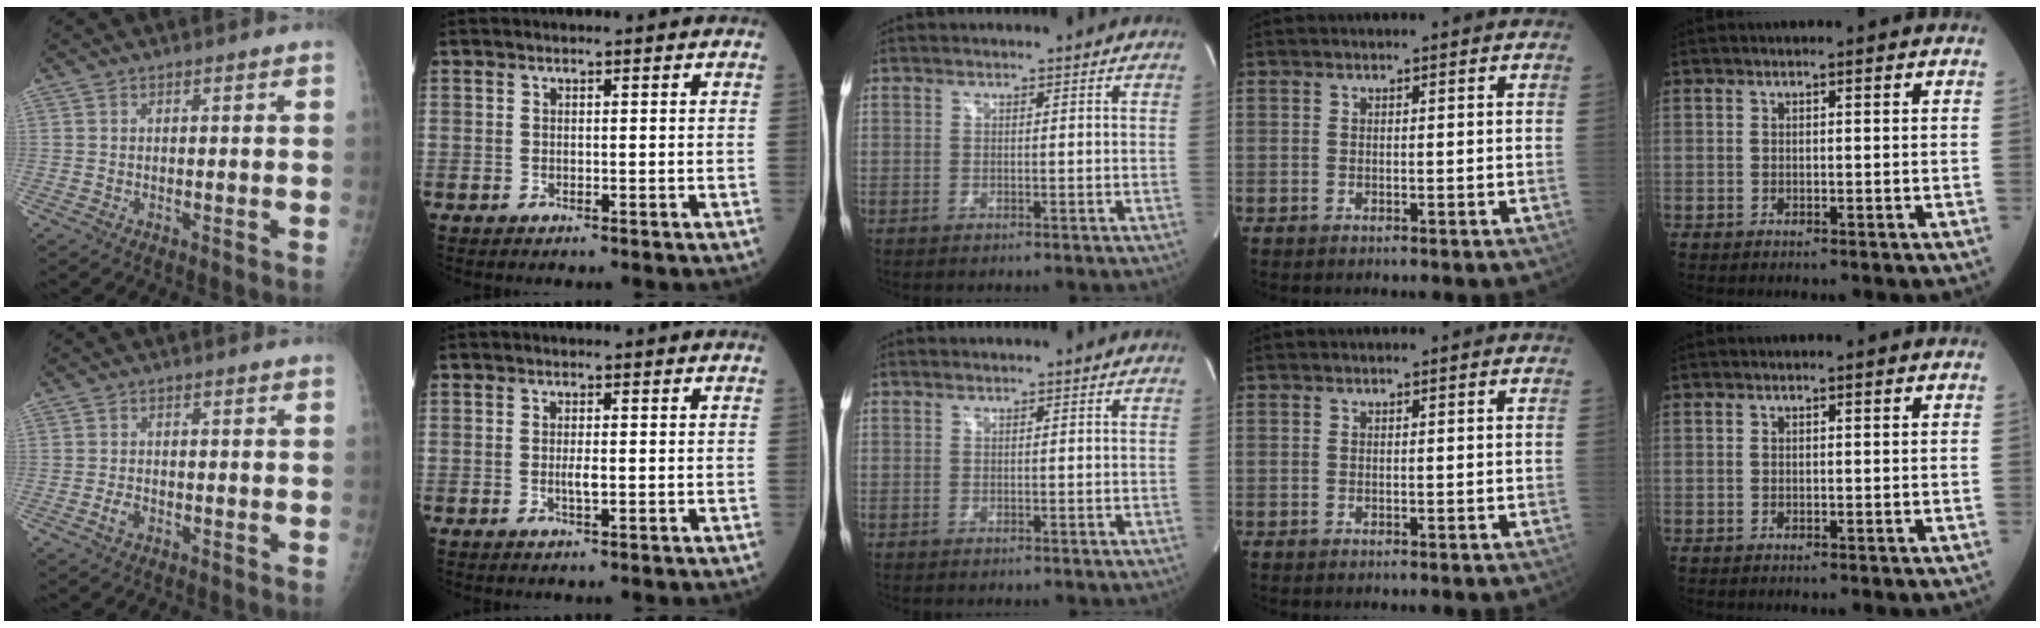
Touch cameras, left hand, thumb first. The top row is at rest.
{"thumb": {"total": 2.0, "force": [-1.0, 1.2, 1.2], "torque": [-0.025, 0.006, -0.019]}, "index": {"total": 1.6, "force": [-0.6, 0.3, 1.5], "torque": [-0.032, -0.006, -0.010]}}